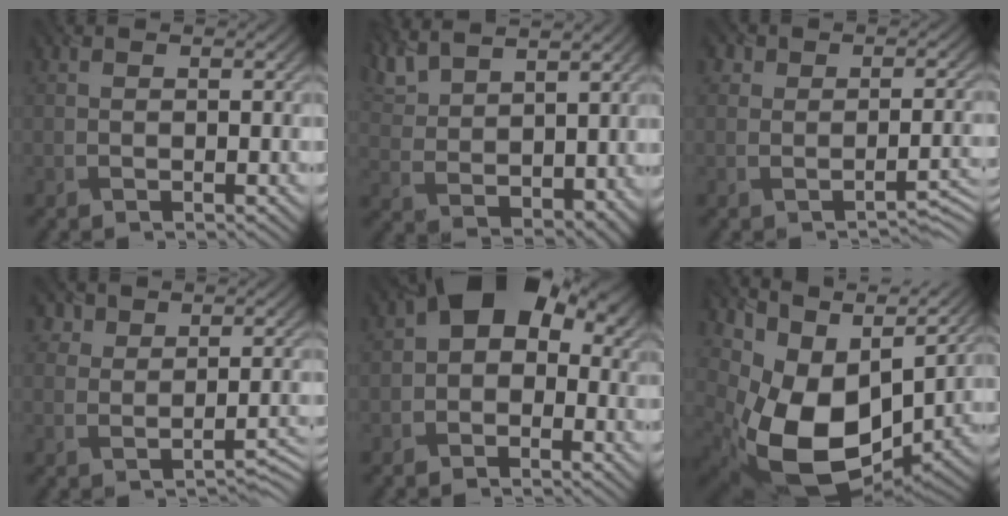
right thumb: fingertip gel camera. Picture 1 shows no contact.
{"total": 8.4, "force": [6.0, 3.6, 4.7], "torque": [-0.125, 0.006, 0.128]}
{"total": 2.2, "force": [-0.7, 1.7, 1.2], "torque": [-0.005, 0.002, -0.016]}
{"total": 2.8, "force": [0.6, 2.4, 1.3], "torque": [-0.011, -0.004, 0.005]}
{"total": 8.4, "force": [0.8, 6.0, 5.8], "torque": [-0.076, 0.011, -0.005]}
{"total": 15.2, "force": [2.6, 10.5, 10.6], "torque": [-0.215, -0.031, 0.066]}